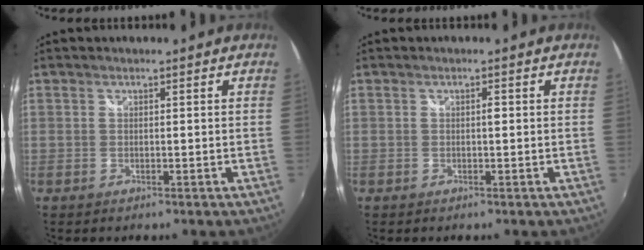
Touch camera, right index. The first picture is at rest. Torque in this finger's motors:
{"motor_torque": [0.24, 0.17, 0.00, 0.00]}